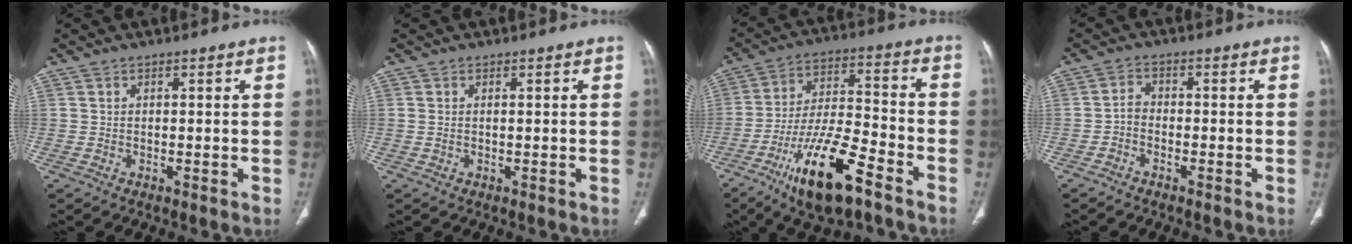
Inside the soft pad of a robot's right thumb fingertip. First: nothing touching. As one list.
[{"total": 0.7, "force": [0.1, 0.3, 0.6], "torque": [-0.026, 0.007, 0.008]}, {"total": 17.3, "force": [-10.3, 5.3, 12.9], "torque": [-0.230, 0.055, -0.181]}, {"total": 2.3, "force": [-1.2, 1.5, 1.3], "torque": [-0.021, 0.015, -0.030]}]